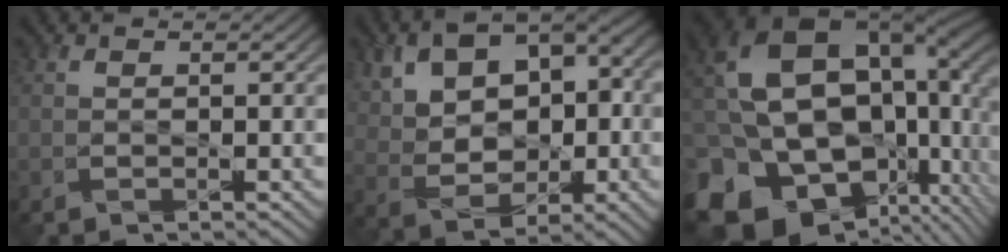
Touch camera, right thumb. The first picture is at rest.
{"total": 11.3, "force": [2.2, 7.3, 8.4], "torque": [-0.156, 0.004, 0.036]}
{"total": 20.2, "force": [-2.4, 14.4, 14.0], "torque": [-0.306, -0.068, -0.002]}